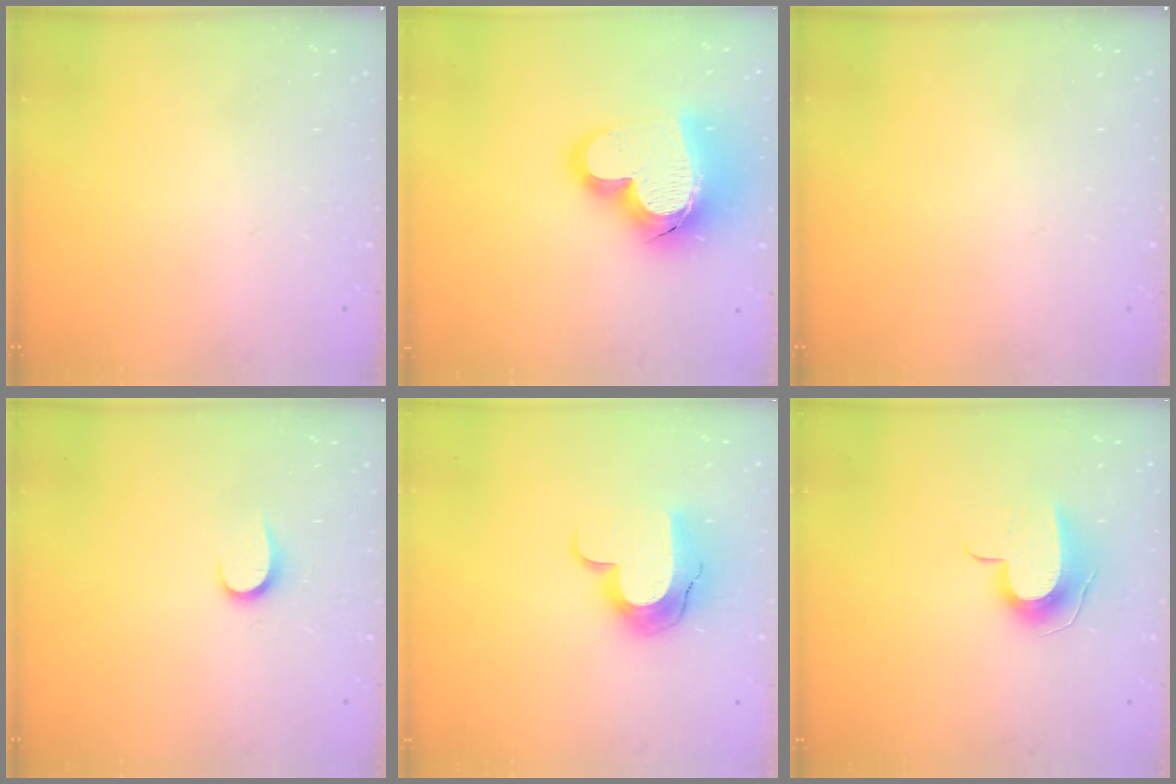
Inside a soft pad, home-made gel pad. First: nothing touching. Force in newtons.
{"total": 23.0, "press": 22.9, "slide": 2.3}
{"total": 0.0}
{"total": 5.0, "press": 5.0, "slide": 0.5}
{"total": 12.5, "press": 12.5, "slide": 0.7}
{"total": 9.0, "press": 9.0, "slide": 0.5}